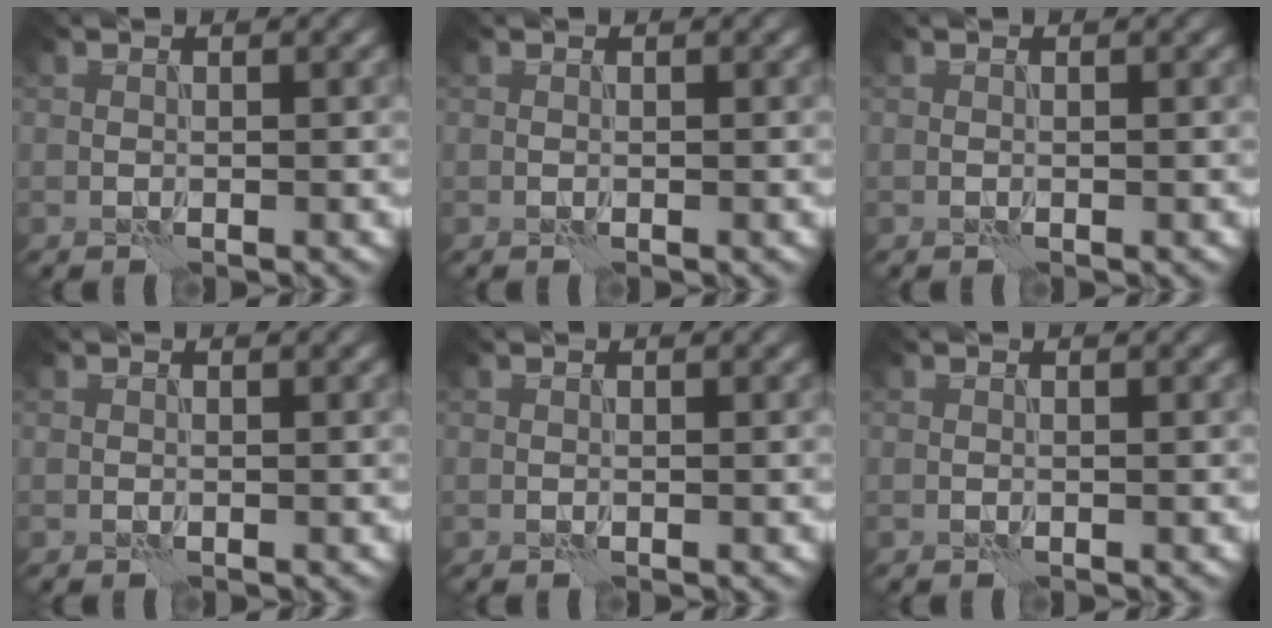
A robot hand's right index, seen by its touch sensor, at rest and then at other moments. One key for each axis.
{"total": 0.0}
{"total": 0.0}
{"total": 0.0}
{"total": 0.0}
{"total": 0.0}